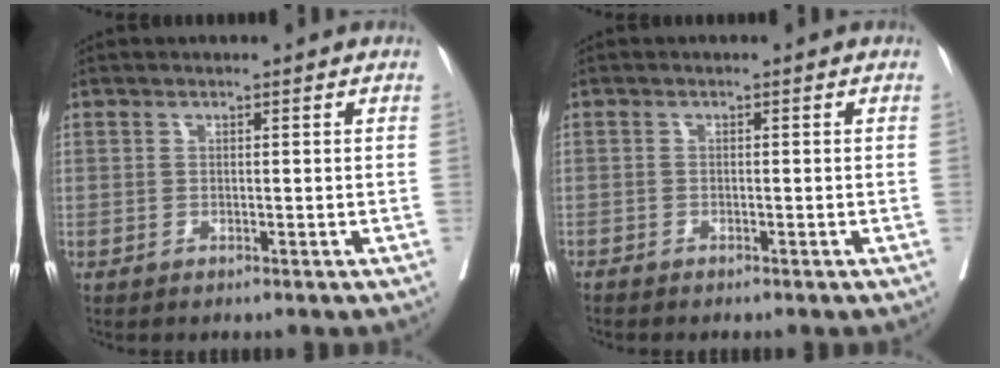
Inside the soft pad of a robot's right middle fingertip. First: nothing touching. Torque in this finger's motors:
{"motor_torque": [0.13, -0.63, 0.70, 0.16]}